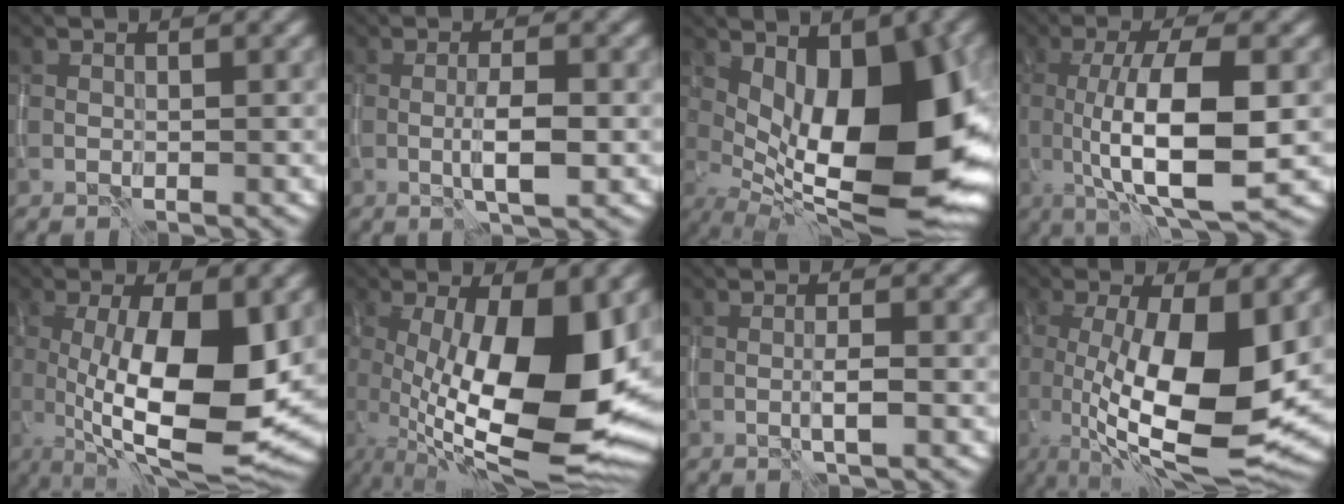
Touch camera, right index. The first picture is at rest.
{"total": 3.0, "force": [-0.6, 0.5, 2.9], "torque": [-0.055, -0.003, -0.012]}
{"total": 14.5, "force": [-0.1, 6.2, 13.2], "torque": [-0.171, 0.001, -0.006]}
{"total": 9.7, "force": [-0.7, 2.9, 9.3], "torque": [-0.154, -0.008, -0.006]}
{"total": 12.7, "force": [-0.6, 4.1, 12.0], "torque": [-0.197, -0.017, -0.007]}
{"total": 16.1, "force": [-0.2, 5.9, 15.0], "torque": [-0.227, -0.007, 0.002]}
{"total": 1.4, "force": [-0.5, 0.0, 1.3], "torque": [-0.026, 0.000, -0.011]}
{"total": 12.8, "force": [-0.7, 4.2, 12.0], "torque": [-0.202, -0.019, -0.013]}